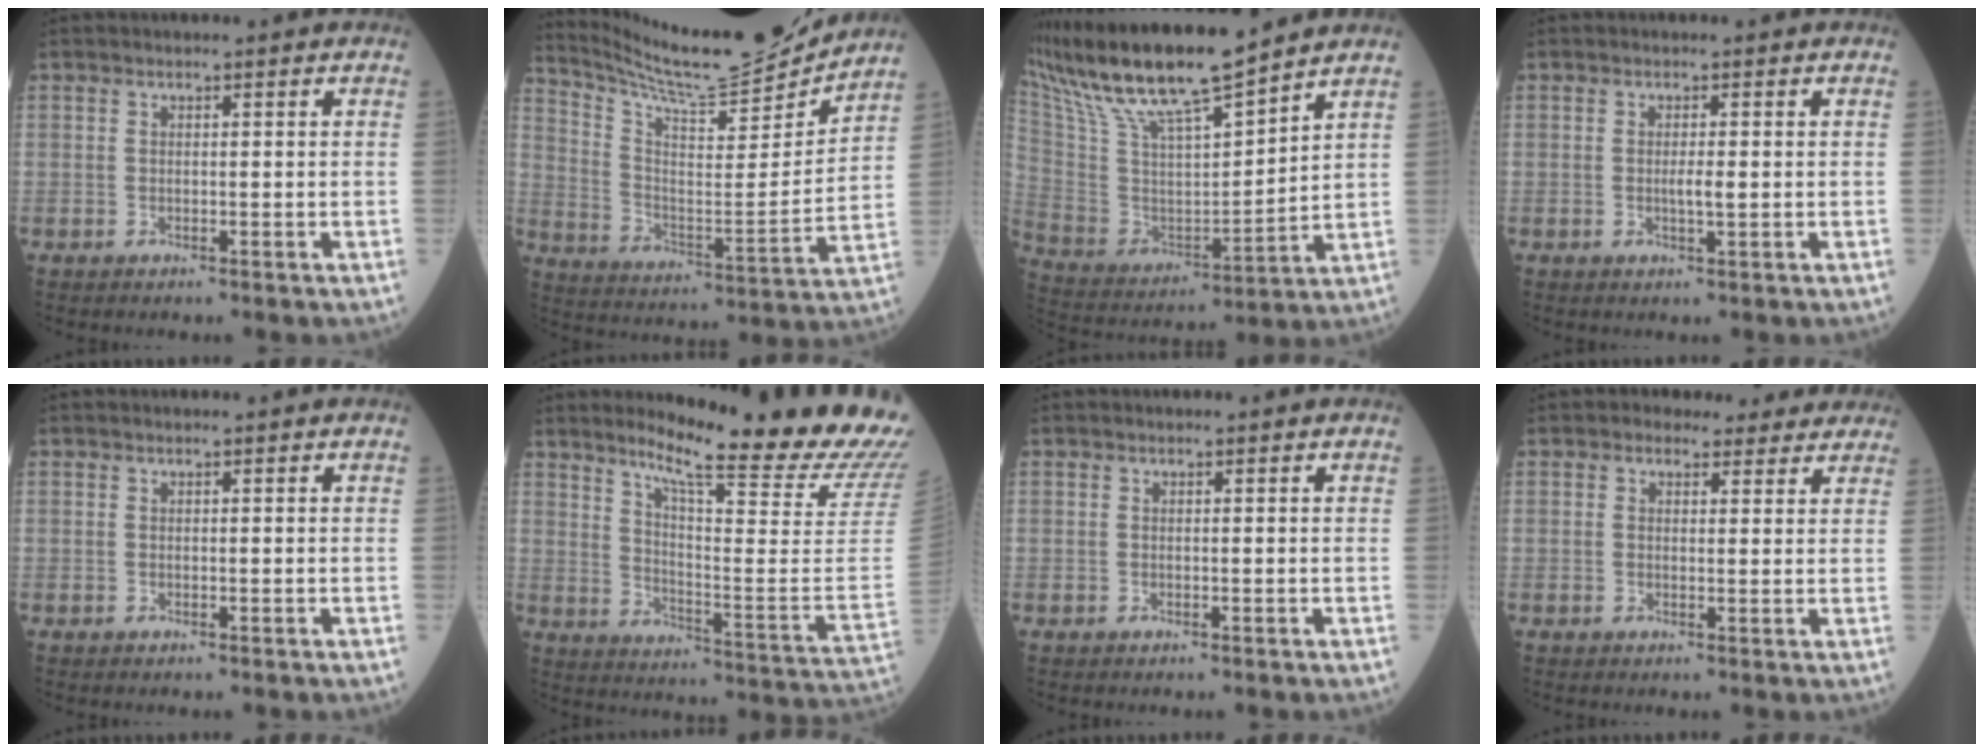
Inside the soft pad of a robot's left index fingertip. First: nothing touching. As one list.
[{"total": 17.6, "force": [16.9, 0.4, 4.9], "torque": [-0.110, -0.040, 0.270]}, {"total": 17.9, "force": [15.1, 1.3, 9.5], "torque": [-0.194, 0.007, 0.290]}, {"total": 1.6, "force": [-0.1, 0.1, 1.6], "torque": [-0.032, -0.002, 0.000]}, {"total": 0.0}, {"total": 23.6, "force": [20.2, -0.9, 12.1], "torque": [-0.188, -0.109, 0.261]}, {"total": 0.0}, {"total": 6.1, "force": [5.3, 2.9, 0.8], "torque": [0.005, 0.011, 0.050]}]